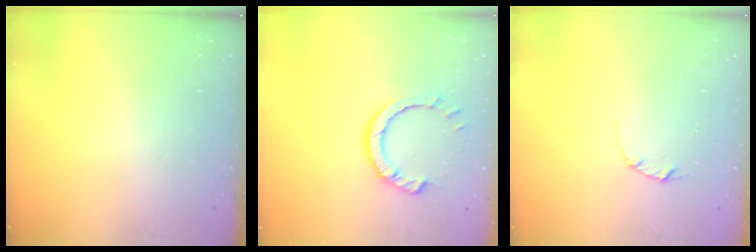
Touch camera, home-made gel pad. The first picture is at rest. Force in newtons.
{"total": 6.3, "press": 6.3, "slide": 0.6}
{"total": 2.1, "press": 2.1, "slide": 0.1}